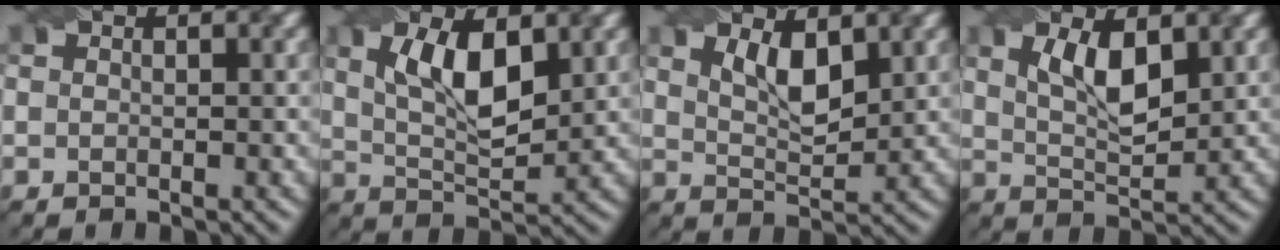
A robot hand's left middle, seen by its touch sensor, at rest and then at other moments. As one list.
[{"total": 6.7, "force": [2.1, 2.8, 5.8], "torque": [-0.112, 0.001, 0.041]}, {"total": 3.8, "force": [1.9, 1.4, 3.0], "torque": [-0.059, -0.004, 0.038]}, {"total": 4.8, "force": [1.9, 1.9, 4.0], "torque": [-0.082, -0.003, 0.036]}]